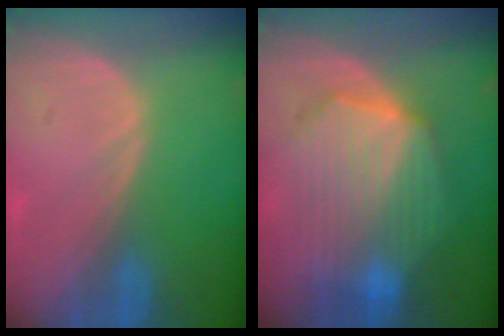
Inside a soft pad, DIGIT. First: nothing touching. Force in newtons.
{"total": 10.7, "press": 10.7, "slide": 0.7}